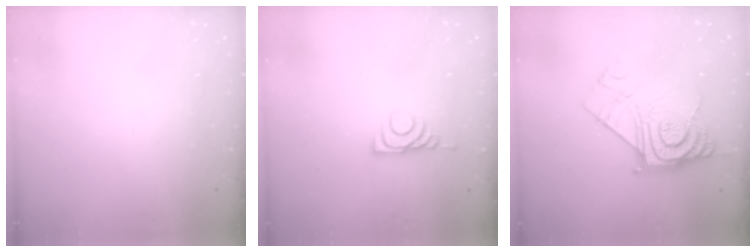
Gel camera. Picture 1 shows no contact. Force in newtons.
{"total": 6.0, "press": 5.9, "slide": 0.8}
{"total": 15.3, "press": 15.2, "slide": 1.1}